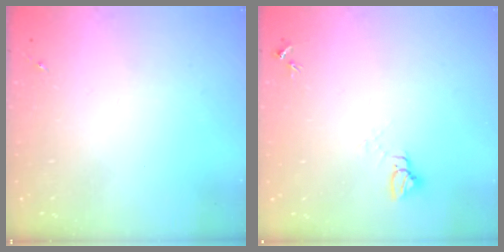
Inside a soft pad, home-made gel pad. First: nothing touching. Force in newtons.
{"total": 4.5, "press": 4.4, "slide": 0.2}